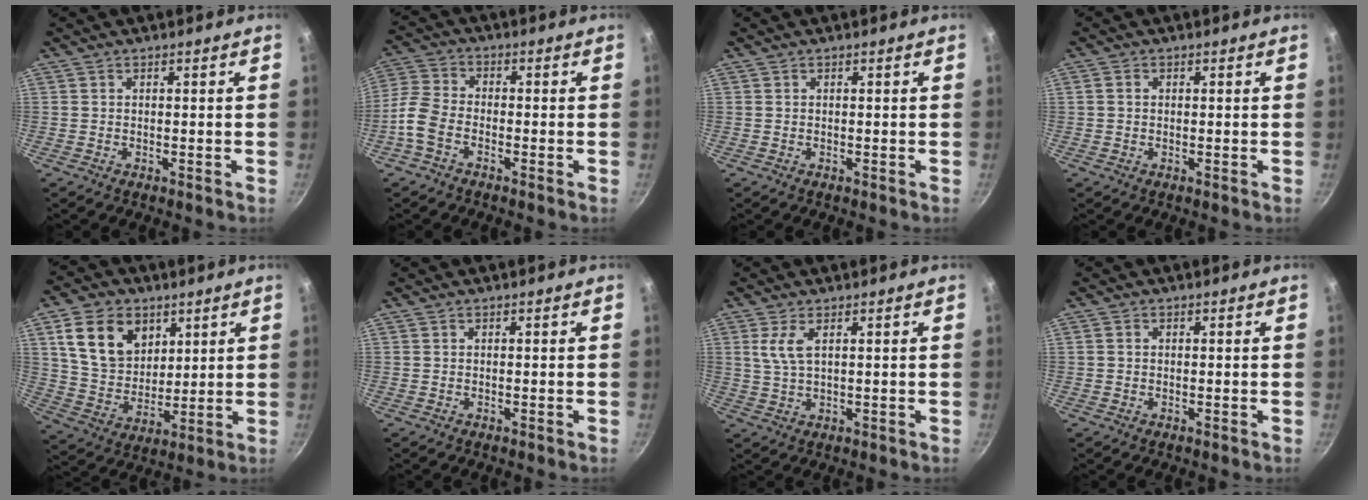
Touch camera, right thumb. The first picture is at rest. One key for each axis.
{"total": 6.1, "fx": -3.2, "fy": 3.5, "fz": 3.9, "tx": -0.089, "ty": 0.028, "tz": -0.081}
{"total": 0.0}
{"total": 1.0, "fx": 0.1, "fy": 0.8, "fz": 0.6, "tx": -0.010, "ty": 0.004, "tz": 0.000}
{"total": 14.8, "fx": 6.3, "fy": 10.8, "fz": 7.9, "tx": -0.110, "ty": -0.024, "tz": 0.120}
{"total": 0.0}
{"total": 4.4, "fx": 1.7, "fy": 1.5, "fz": 3.8, "tx": -0.083, "ty": -0.007, "tz": 0.037}
{"total": 0.5, "fx": 0.0, "fy": 0.5, "fz": 0.3, "tx": -0.004, "ty": 0.003, "tz": -0.001}